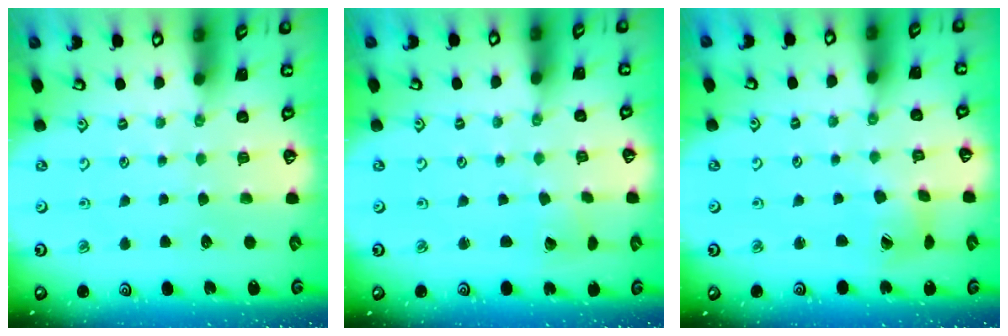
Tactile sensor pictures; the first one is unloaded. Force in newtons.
{"total": 2.2, "press": 2.2, "slide": 0.1}
{"total": 6.2, "press": 6.2, "slide": 0.5}